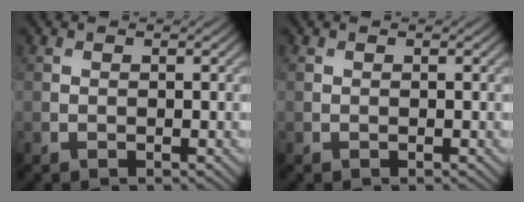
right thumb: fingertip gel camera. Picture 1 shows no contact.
{"total": 0.0}